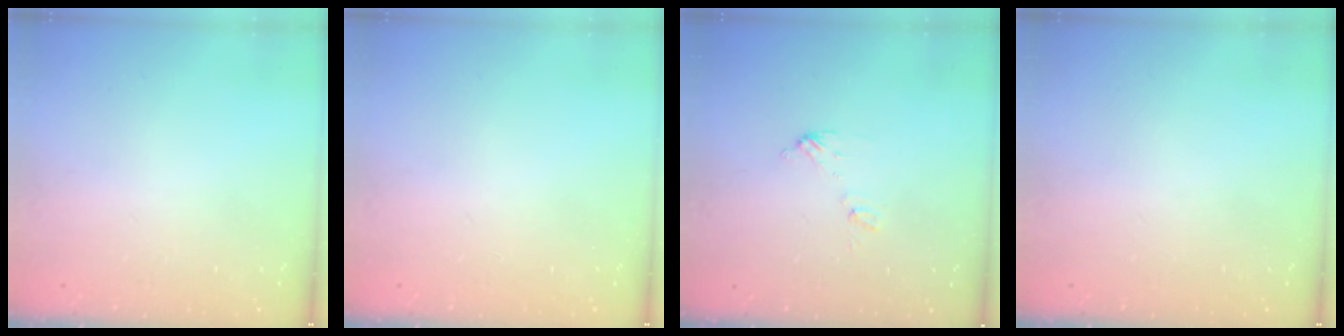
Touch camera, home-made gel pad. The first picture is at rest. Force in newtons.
{"total": 0.0}
{"total": 5.7, "press": 5.7, "slide": 0.5}
{"total": 0.0}